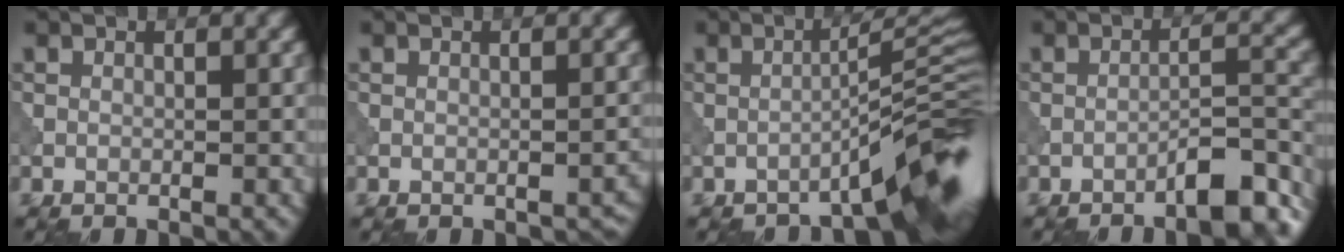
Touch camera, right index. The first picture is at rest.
{"total": 1.0, "force": [-0.8, 0.4, 0.3], "torque": [-0.005, -0.003, -0.011]}
{"total": 6.9, "force": [-4.3, 0.8, 5.3], "torque": [-0.066, 0.016, -0.074]}
{"total": 5.2, "force": [-3.9, 0.9, 3.4], "torque": [-0.044, 0.016, -0.058]}